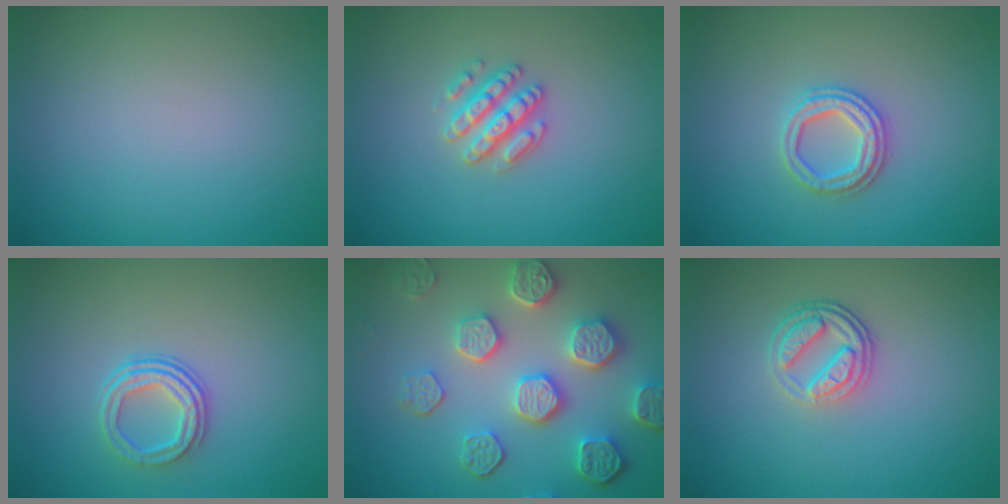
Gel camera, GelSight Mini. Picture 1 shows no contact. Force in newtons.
{"total": 2.8, "press": 2.7, "slide": 0.6}
{"total": 2.9, "press": 2.7, "slide": 1.0}
{"total": 3.1, "press": 2.4, "slide": 1.9}
{"total": 7.0, "press": 5.7, "slide": 4.2}
{"total": 3.7, "press": 2.8, "slide": 2.4}